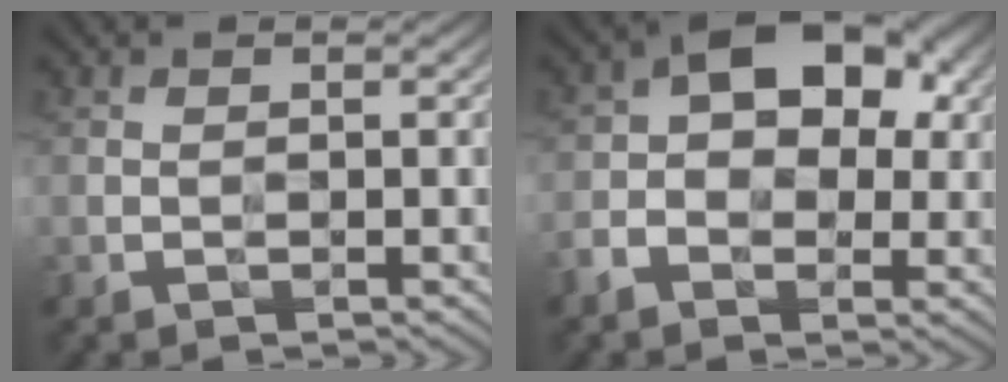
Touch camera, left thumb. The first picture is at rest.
{"total": 9.7, "force": [0.3, 6.4, 7.2], "torque": [-0.112, 0.014, -0.009]}